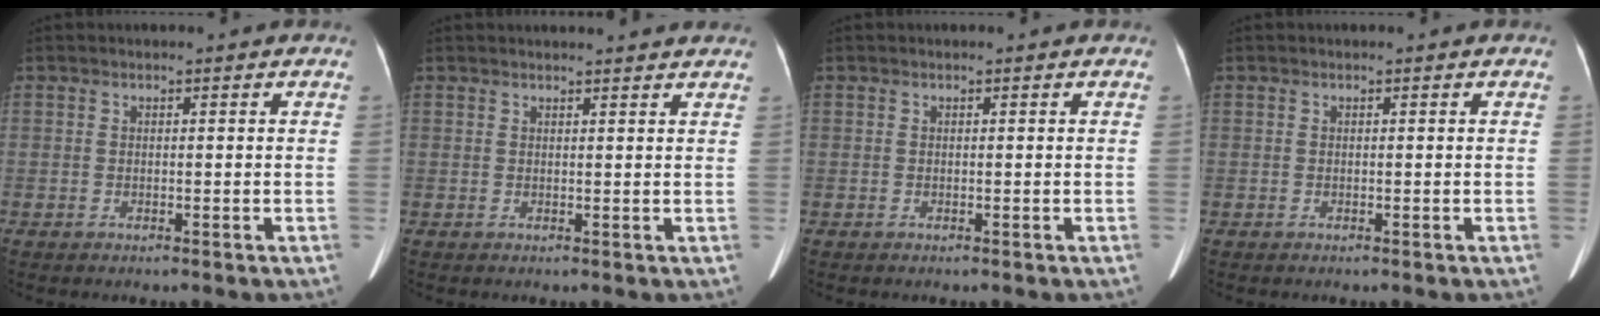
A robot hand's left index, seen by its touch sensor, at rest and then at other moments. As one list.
[{"total": 7.0, "force": [6.7, 0.5, 2.0], "torque": [-0.023, 0.018, 0.063]}, {"total": 0.0}, {"total": 0.0}]